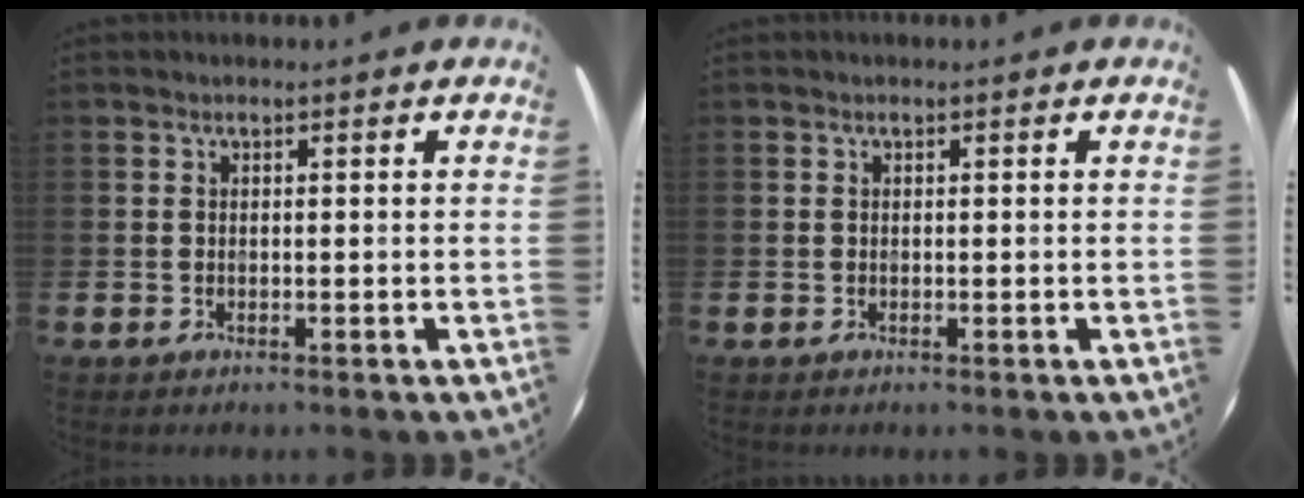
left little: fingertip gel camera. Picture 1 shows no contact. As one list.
[{"total": 0.0}]